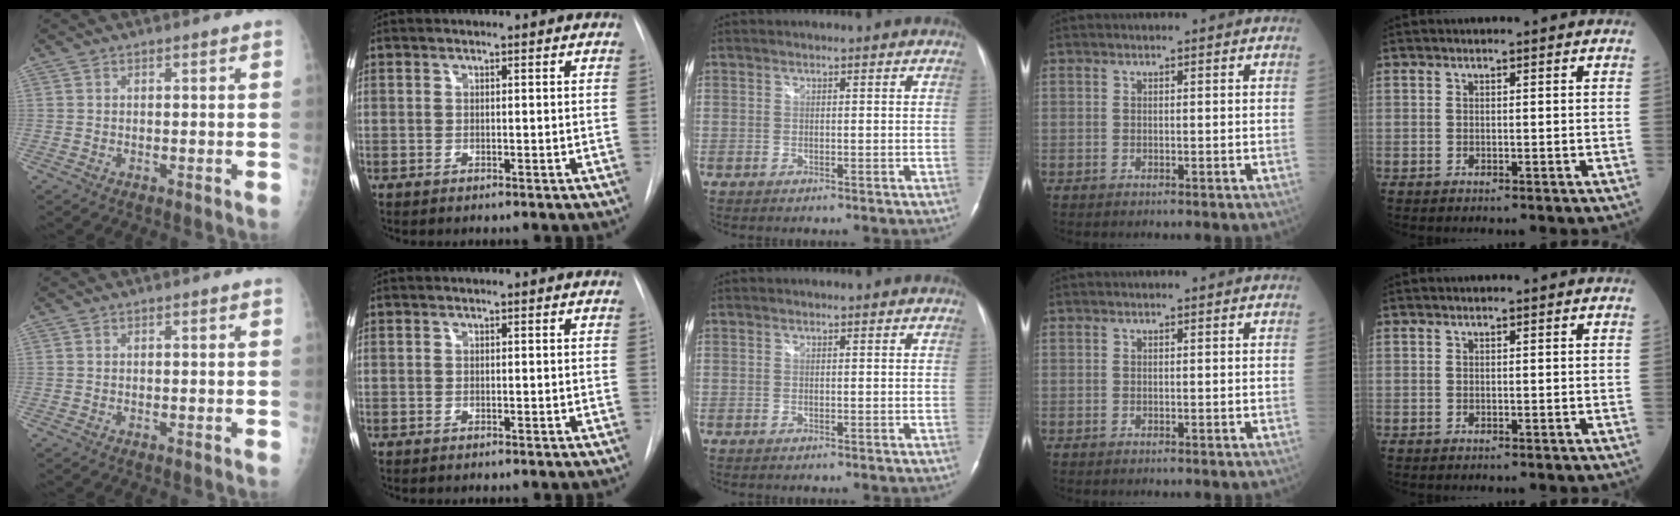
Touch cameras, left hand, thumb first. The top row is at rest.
{}